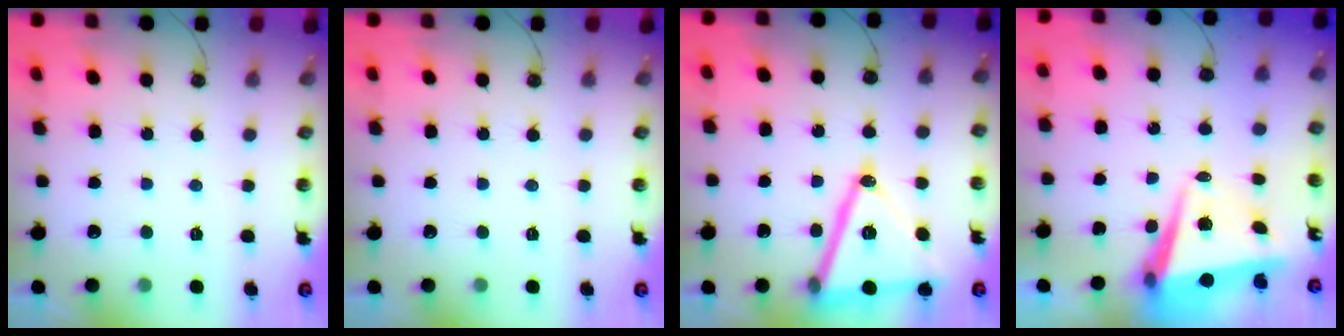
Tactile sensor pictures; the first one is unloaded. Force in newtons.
{"total": 0.0}
{"total": 21.4, "press": 21.1, "slide": 3.5}
{"total": 6.8, "press": 6.6, "slide": 1.8}